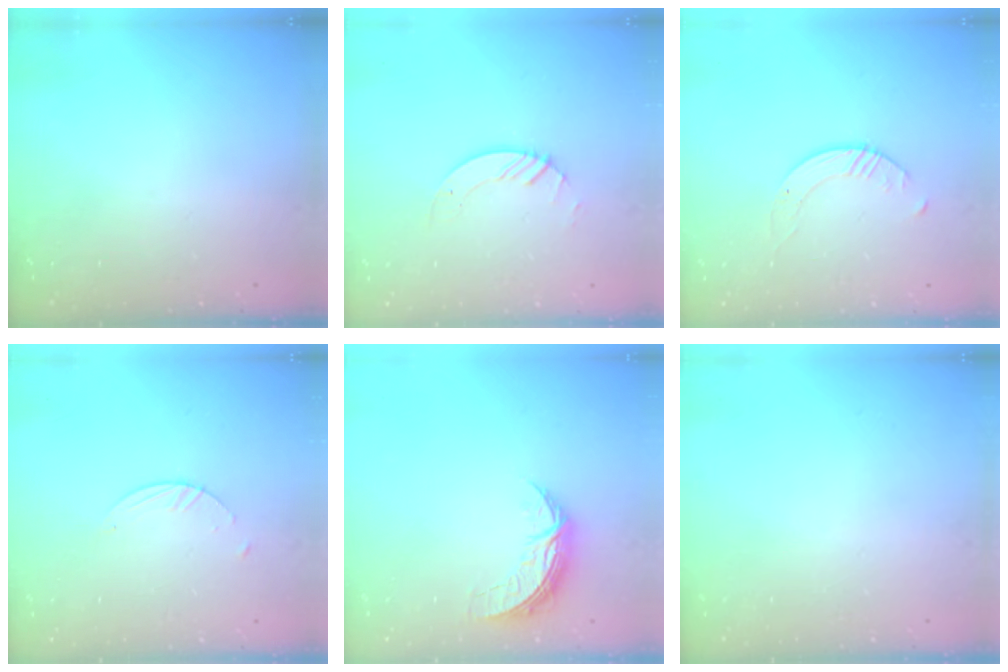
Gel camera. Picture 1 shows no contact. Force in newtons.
{"total": 2.6, "press": 2.6, "slide": 0.3}
{"total": 1.7, "press": 1.7, "slide": 0.2}
{"total": 2.1, "press": 2.1, "slide": 0.2}
{"total": 7.2, "press": 7.2, "slide": 0.2}
{"total": 0.0}